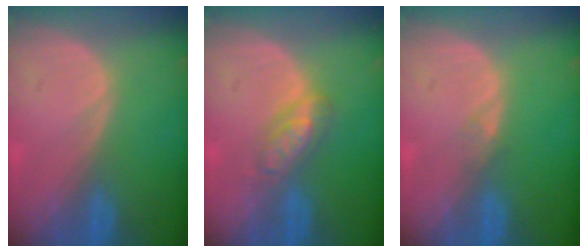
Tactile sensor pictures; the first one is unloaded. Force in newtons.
{"total": 4.6, "press": 4.3, "slide": 1.5}
{"total": 0.8, "press": 0.8, "slide": 0.0}